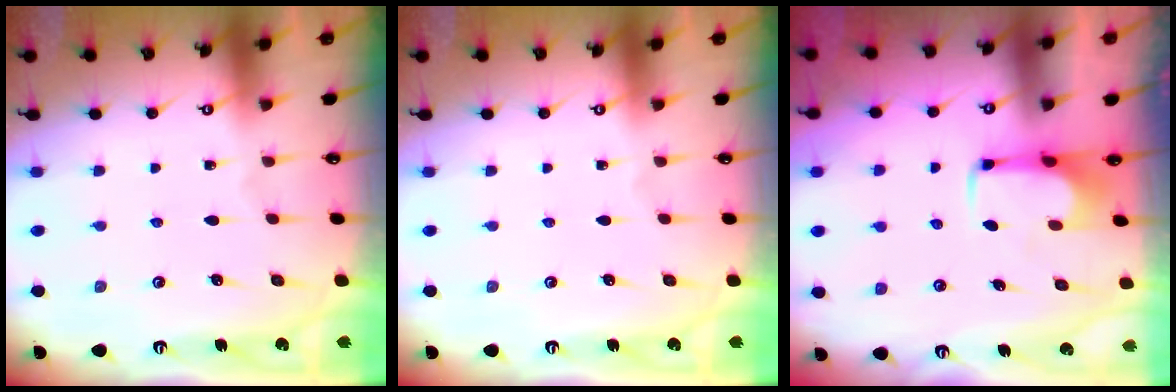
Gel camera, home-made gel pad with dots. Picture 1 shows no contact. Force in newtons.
{"total": 0.0}
{"total": 2.2, "press": 2.1, "slide": 0.4}